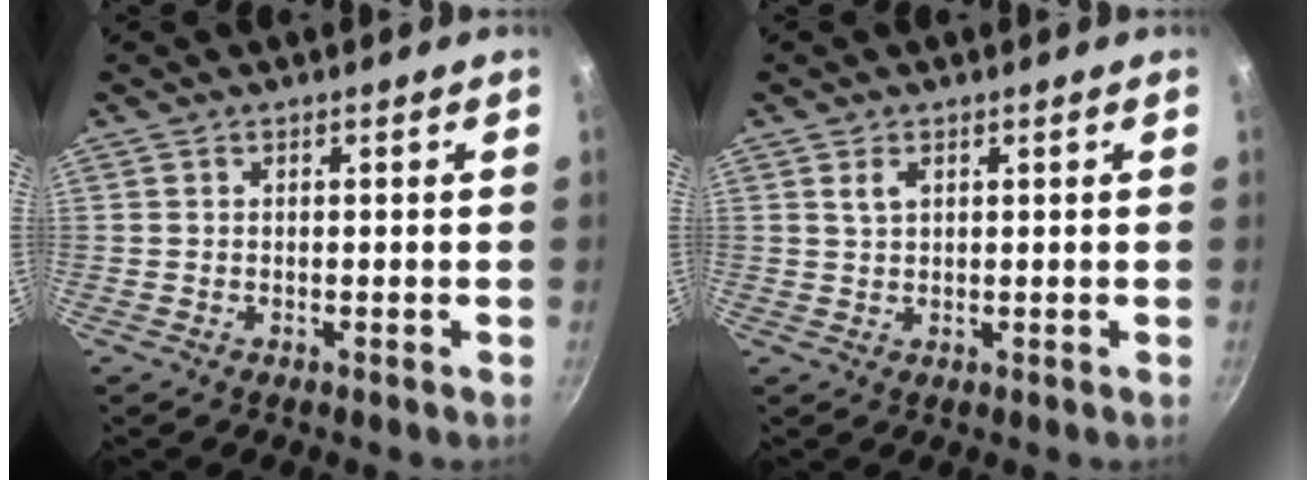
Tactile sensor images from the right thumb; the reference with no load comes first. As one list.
[{"total": 2.1, "force": [1.0, 1.2, 1.4], "torque": [-0.026, -0.005, 0.021]}]